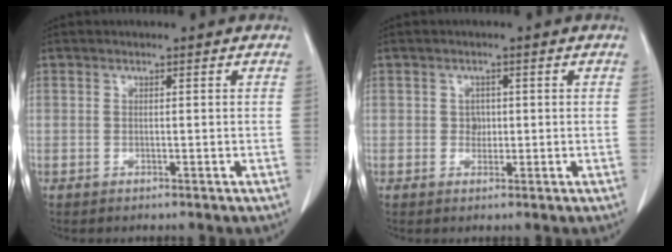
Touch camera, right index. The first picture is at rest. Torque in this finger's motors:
{"motor_torque": [0.05, -0.04, 0.00, 0.01]}